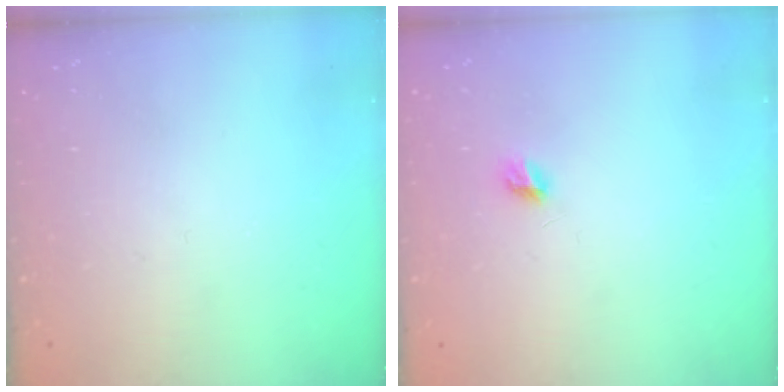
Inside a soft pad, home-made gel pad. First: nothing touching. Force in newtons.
{"total": 5.0, "press": 5.0, "slide": 0.4}